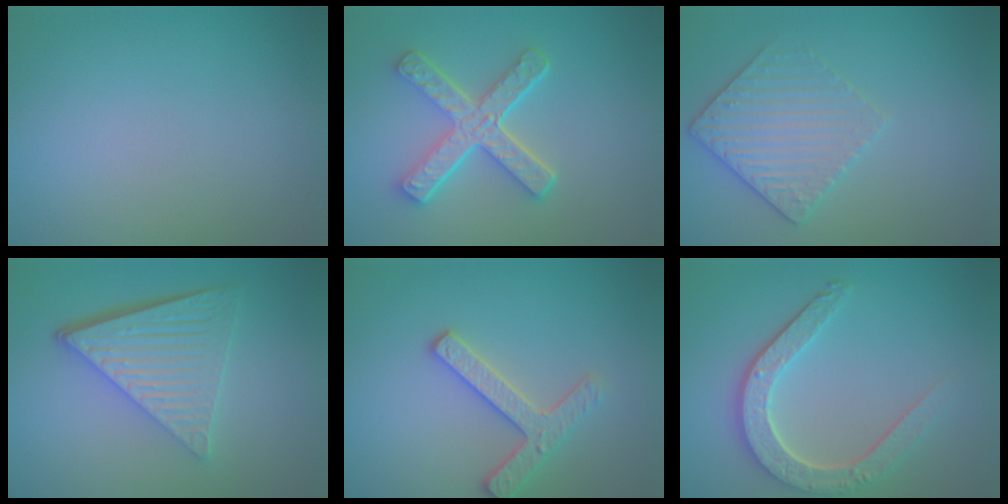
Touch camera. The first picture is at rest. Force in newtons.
{"total": 5.0, "press": 3.8, "slide": 3.2}
{"total": 3.2, "press": 3.0, "slide": 1.1}
{"total": 6.6, "press": 4.3, "slide": 4.9}
{"total": 2.8, "press": 2.7, "slide": 0.9}
{"total": 4.5, "press": 3.5, "slide": 2.7}